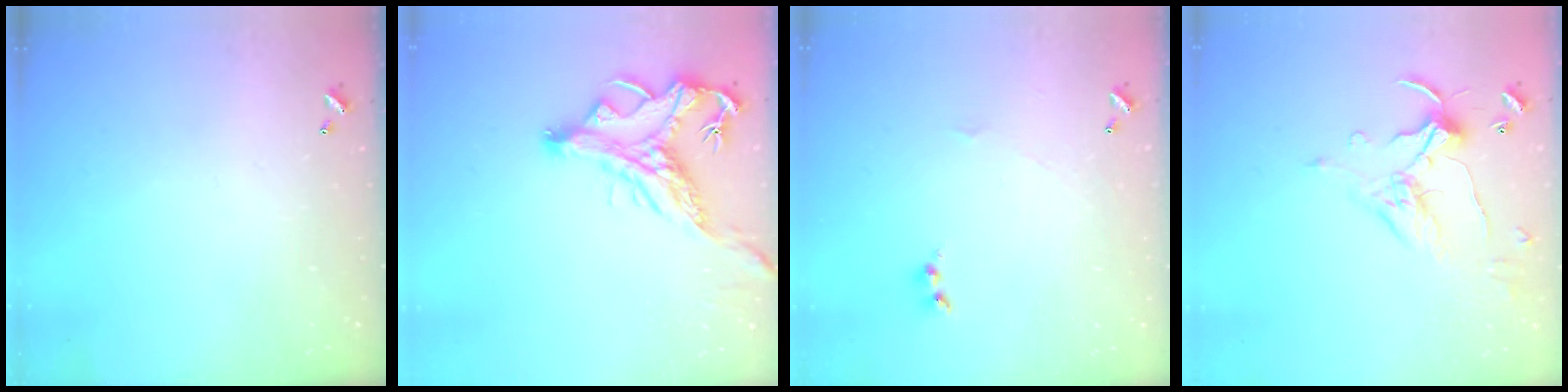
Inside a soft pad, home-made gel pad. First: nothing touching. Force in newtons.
{"total": 2.9, "press": 2.5, "slide": 1.4}
{"total": 1.7, "press": 1.6, "slide": 0.6}
{"total": 1.7, "press": 1.5, "slide": 0.8}